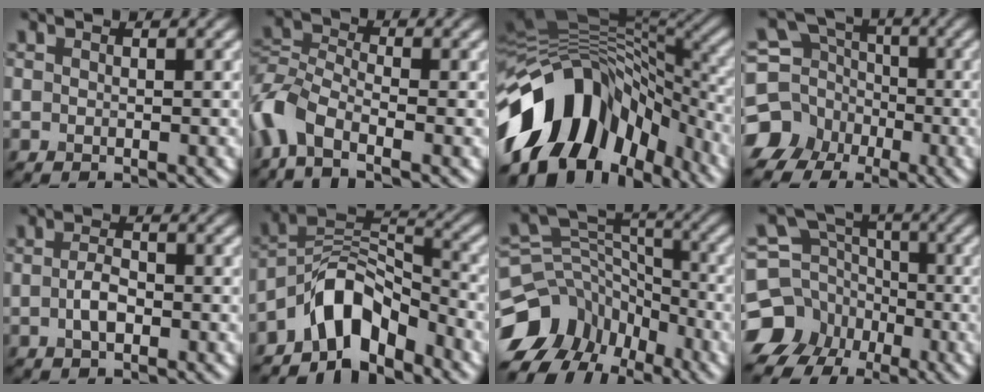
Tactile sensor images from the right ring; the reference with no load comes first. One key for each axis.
{"total": 7.2, "fx": -3.9, "fy": 3.7, "fz": 4.8, "tx": -0.105, "ty": 0.002, "tz": -0.094}
{"total": 14.4, "fx": -5.3, "fy": 9.2, "fz": 9.7, "tx": -0.178, "ty": 0.020, "tz": -0.097}
{"total": 7.8, "fx": -3.5, "fy": 6.6, "fz": 2.2, "tx": -0.047, "ty": -0.011, "tz": -0.078}
{"total": 2.2, "fx": -0.7, "fy": 1.2, "fz": 1.8, "tx": -0.037, "ty": 0.001, "tz": -0.016}
{"total": 7.0, "fx": -4.8, "fy": 3.1, "fz": 3.9, "tx": -0.049, "ty": 0.009, "tz": -0.097}
{"total": 11.5, "fx": -7.0, "fy": 8.2, "fz": 4.2, "tx": -0.091, "ty": 0.029, "tz": -0.119}
{"total": 9.4, "fx": -4.9, "fy": 7.7, "fz": 2.2, "tx": -0.053, "ty": -0.012, "tz": -0.099}